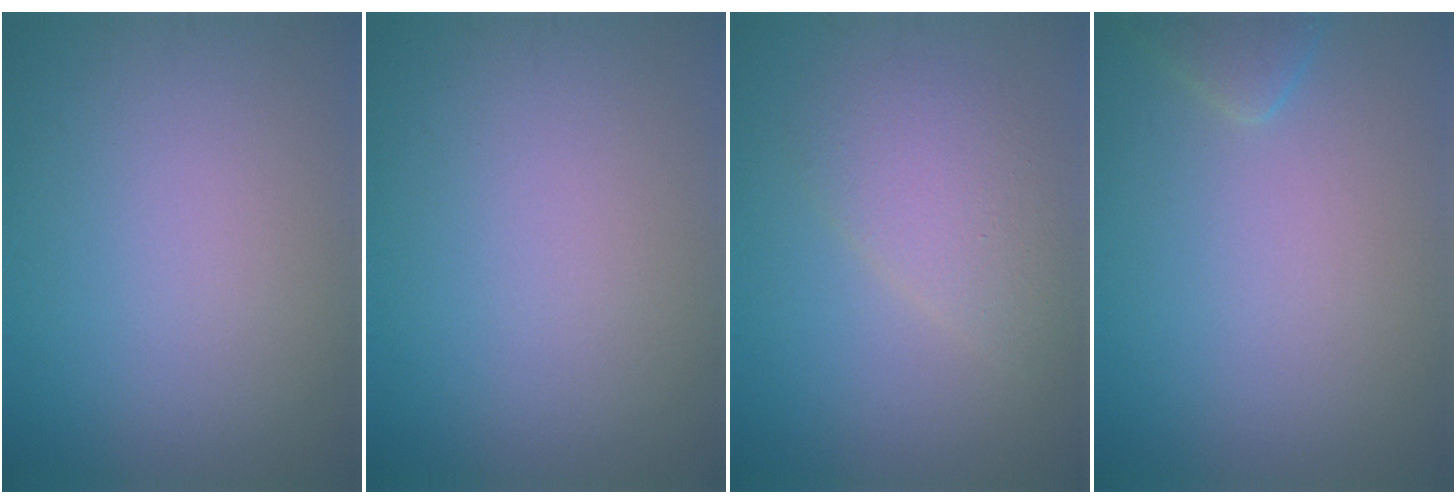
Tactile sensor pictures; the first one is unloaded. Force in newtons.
{"total": 0.0}
{"total": 3.2, "press": 3.2, "slide": 0.4}
{"total": 1.4, "press": 1.4, "slide": 0.2}